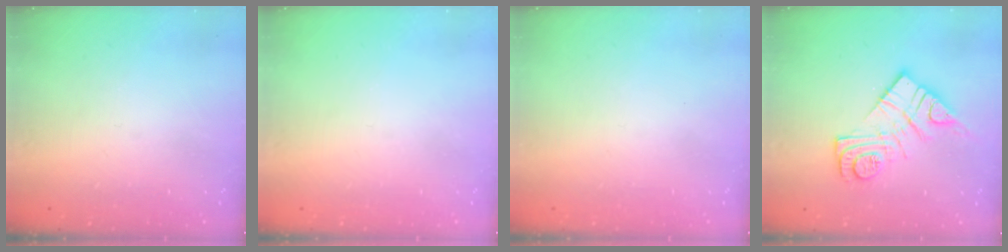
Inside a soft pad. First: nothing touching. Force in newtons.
{"total": 0.0}
{"total": 1.7, "press": 1.7, "slide": 0.1}
{"total": 13.9, "press": 13.8, "slide": 1.2}